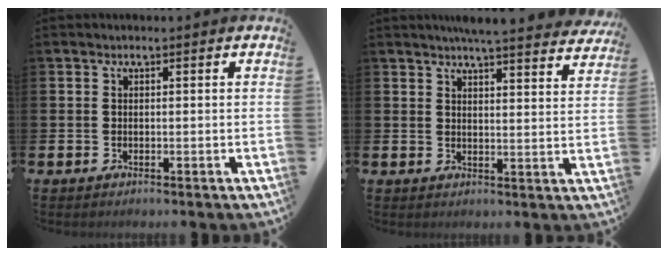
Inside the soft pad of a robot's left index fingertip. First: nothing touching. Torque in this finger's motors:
{"motor_torque": [0.68, -0.83, 0.41, 0.08]}